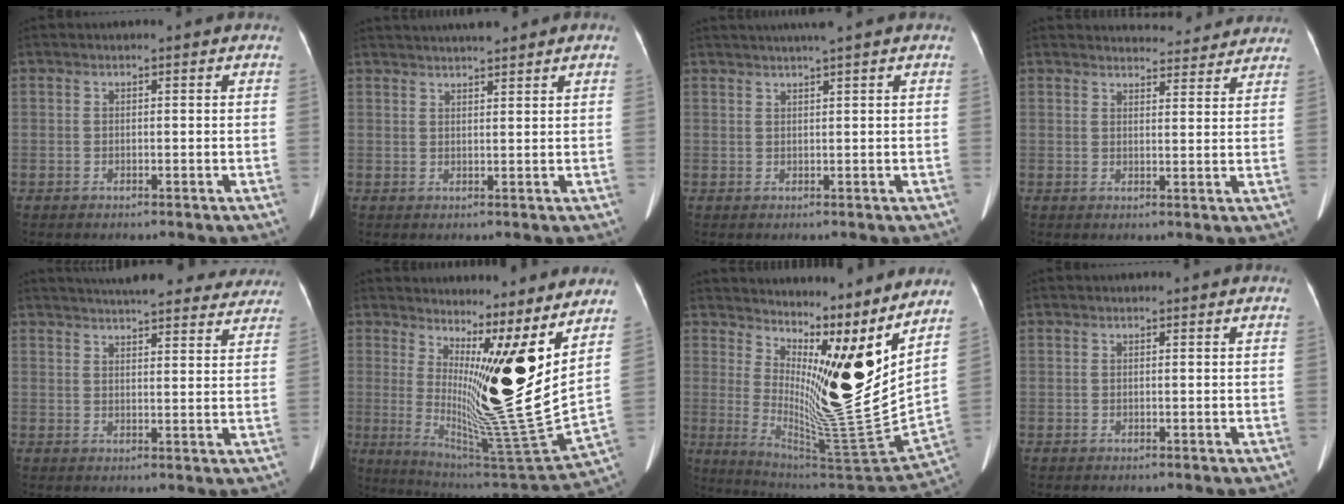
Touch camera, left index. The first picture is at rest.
{"total": 5.8, "force": [5.2, 0.6, 2.4], "torque": [-0.035, 0.028, 0.078]}
{"total": 3.5, "force": [2.8, -0.7, 2.0], "torque": [-0.026, 0.019, 0.048]}
{"total": 9.8, "force": [9.4, 2.2, 1.3], "torque": [0.006, 0.006, 0.098]}
{"total": 22.4, "force": [20.1, 5.0, 8.3], "torque": [-0.124, 0.006, 0.246]}
{"total": 16.2, "force": [6.2, 0.3, 14.9], "torque": [-0.244, -0.041, 0.110]}
{"total": 17.8, "force": [9.6, 1.4, 15.0], "torque": [-0.227, -0.042, 0.162]}
{"total": 0.0}